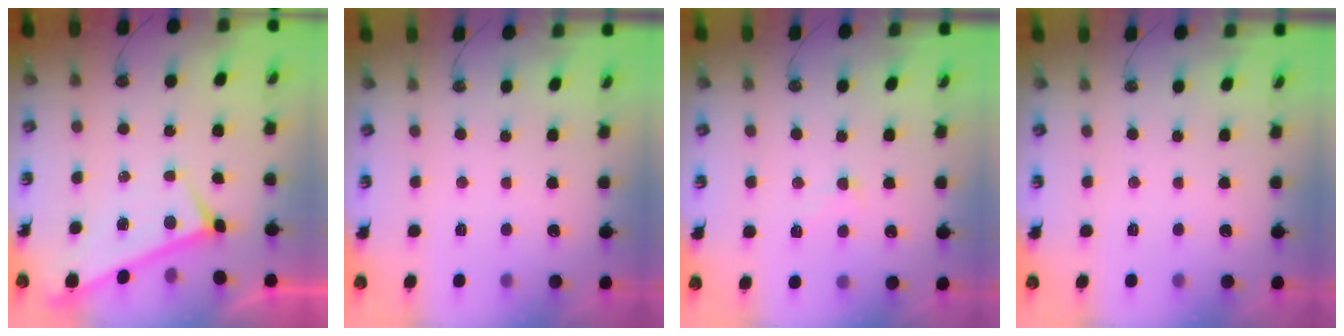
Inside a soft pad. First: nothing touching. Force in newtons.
{"total": 0.0}
{"total": 0.9, "press": 0.7, "slide": 0.5}
{"total": 0.0}